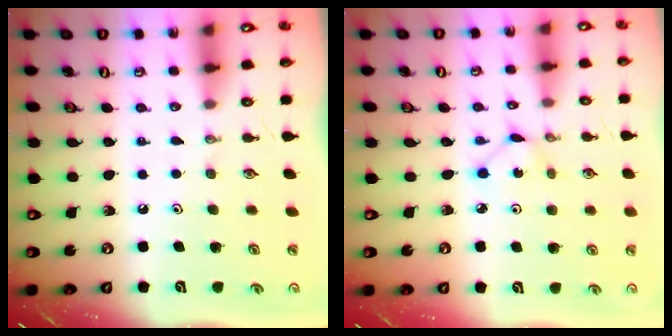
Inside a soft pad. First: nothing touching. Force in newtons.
{"total": 2.3, "press": 2.3, "slide": 0.3}